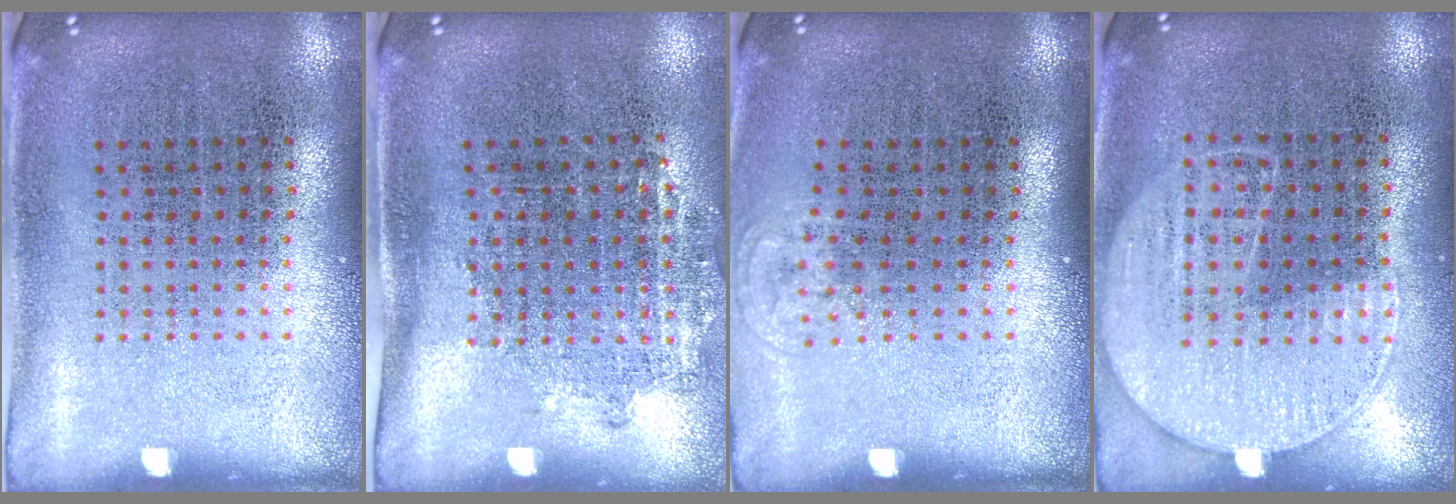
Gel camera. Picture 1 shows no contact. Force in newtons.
{"total": 1.2, "press": 0.9, "slide": 0.8}
{"total": 0.6, "press": 0.5, "slide": 0.3}
{"total": 1.2, "press": 1.0, "slide": 0.6}